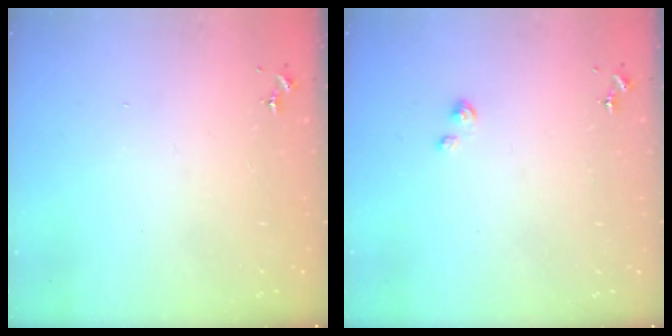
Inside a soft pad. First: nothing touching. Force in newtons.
{"total": 2.5, "press": 2.5, "slide": 0.3}